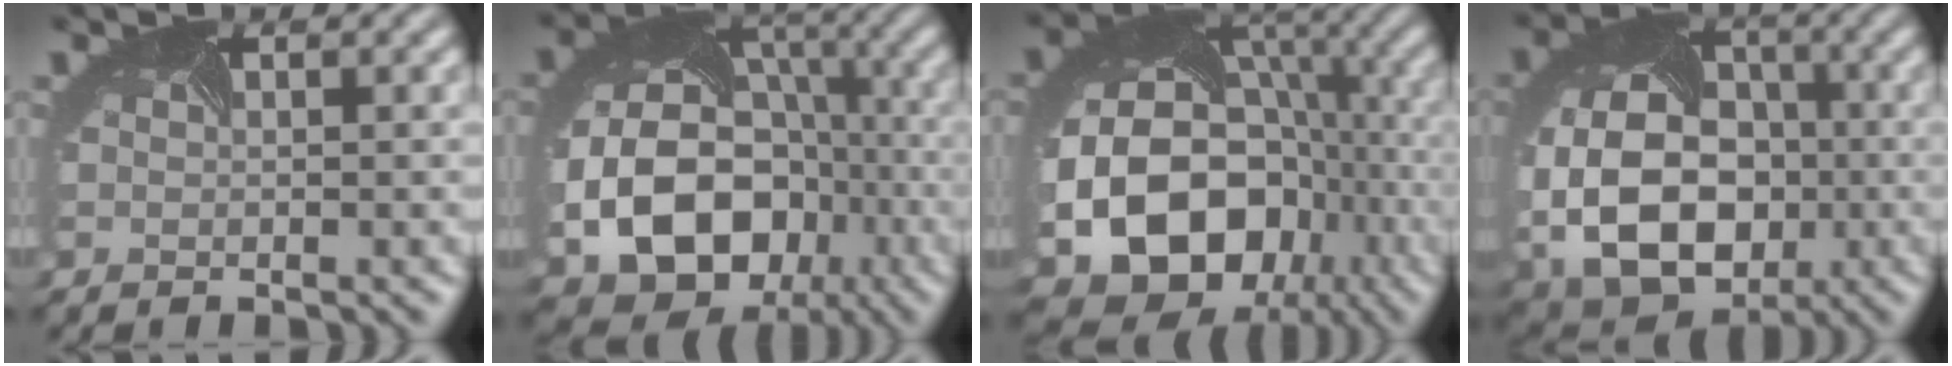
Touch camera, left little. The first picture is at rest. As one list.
[{"total": 15.2, "force": [-4.4, 12.1, 8.1], "torque": [-0.149, -0.045, -0.070]}, {"total": 21.2, "force": [-6.6, 17.0, 10.9], "torque": [-0.204, -0.064, -0.094]}, {"total": 14.3, "force": [-2.6, 10.4, 9.5], "torque": [-0.174, -0.038, -0.030]}]